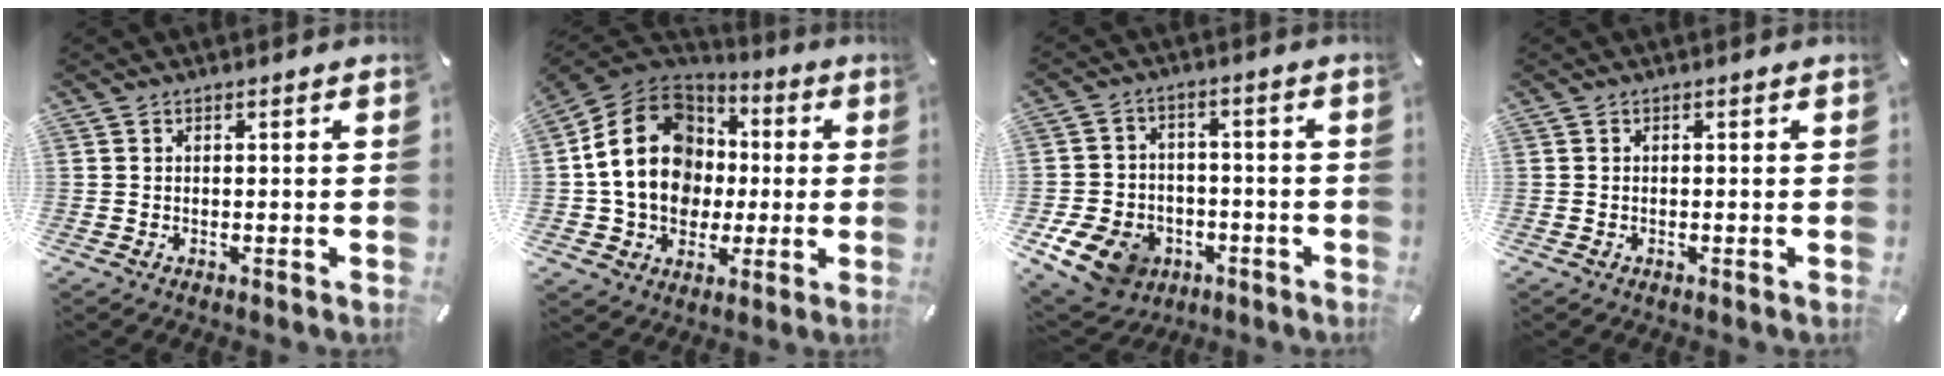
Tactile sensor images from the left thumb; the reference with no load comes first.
{"total": 19.3, "force": [0.3, 16.4, 10.1], "torque": [-0.194, 0.008, 0.012]}
{"total": 11.1, "force": [-5.4, 8.4, 4.6], "torque": [-0.096, 0.040, -0.094]}
{"total": 0.0}